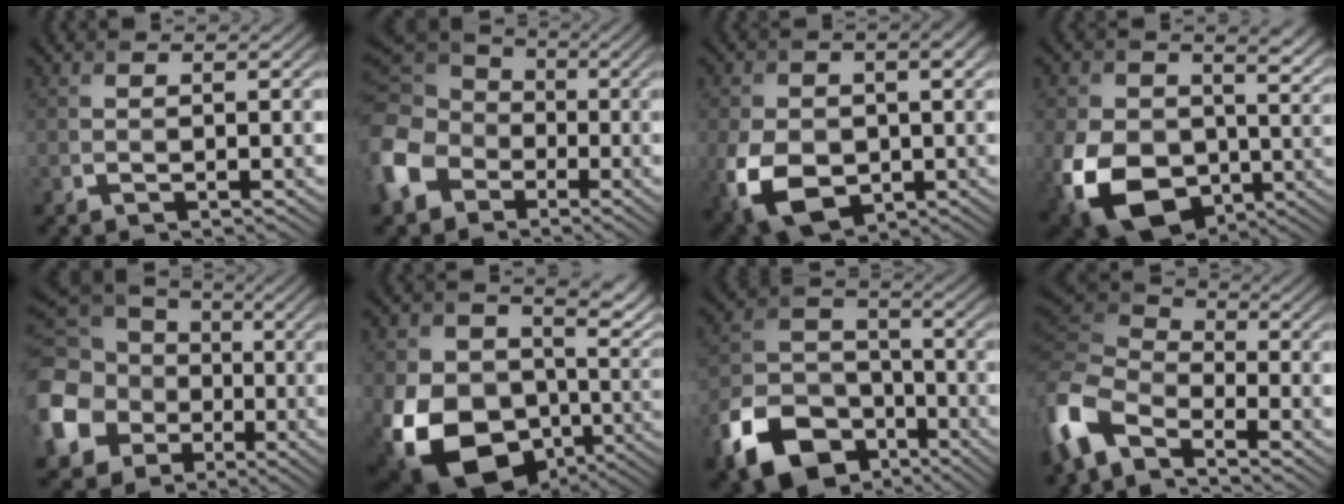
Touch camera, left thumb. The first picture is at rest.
{"total": 14.5, "force": [-3.9, 12.0, 7.2], "torque": [-0.236, -0.024, -0.098]}
{"total": 12.5, "force": [-1.8, 8.5, 9.0], "torque": [-0.202, -0.031, -0.026]}
{"total": 17.0, "force": [-0.5, 12.6, 11.4], "torque": [-0.223, -0.042, 0.003]}
{"total": 18.3, "force": [-3.2, 16.2, 7.9], "torque": [-0.263, -0.028, -0.096]}
{"total": 17.0, "force": [-0.7, 12.4, 11.7], "torque": [-0.237, -0.029, -0.006]}
{"total": 13.8, "force": [-7.7, 9.2, 6.9], "torque": [-0.171, -0.028, -0.149]}
{"total": 10.1, "force": [-5.4, 5.0, 6.9], "torque": [-0.181, -0.014, -0.121]}